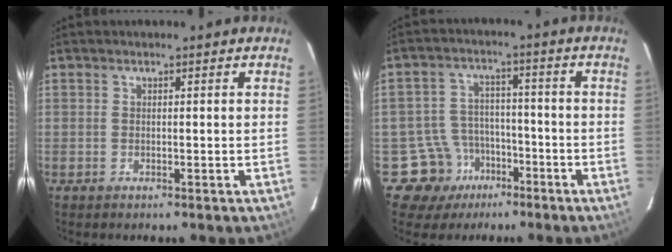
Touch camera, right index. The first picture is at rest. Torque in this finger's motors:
{"motor_torque": [-0.18, -0.16, -0.58, -0.21]}